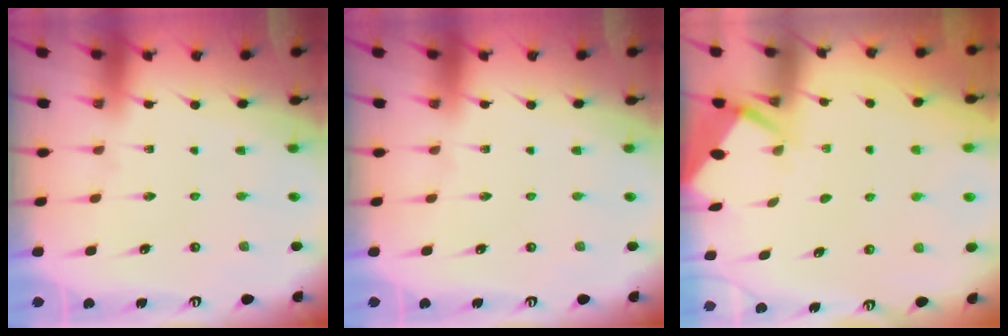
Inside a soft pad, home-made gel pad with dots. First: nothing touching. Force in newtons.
{"total": 0.0}
{"total": 2.6, "press": 2.6, "slide": 0.4}